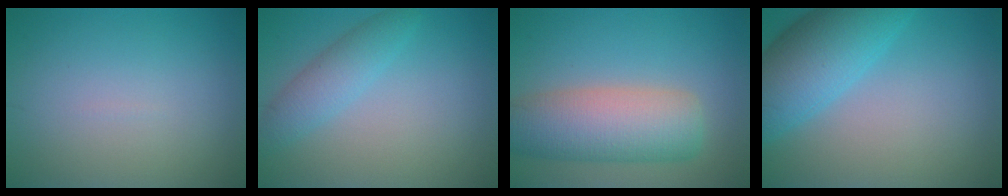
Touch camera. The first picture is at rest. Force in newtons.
{"total": 3.0, "press": 3.0, "slide": 0.1}
{"total": 7.9, "press": 7.9, "slide": 0.3}
{"total": 7.7, "press": 7.7, "slide": 0.3}